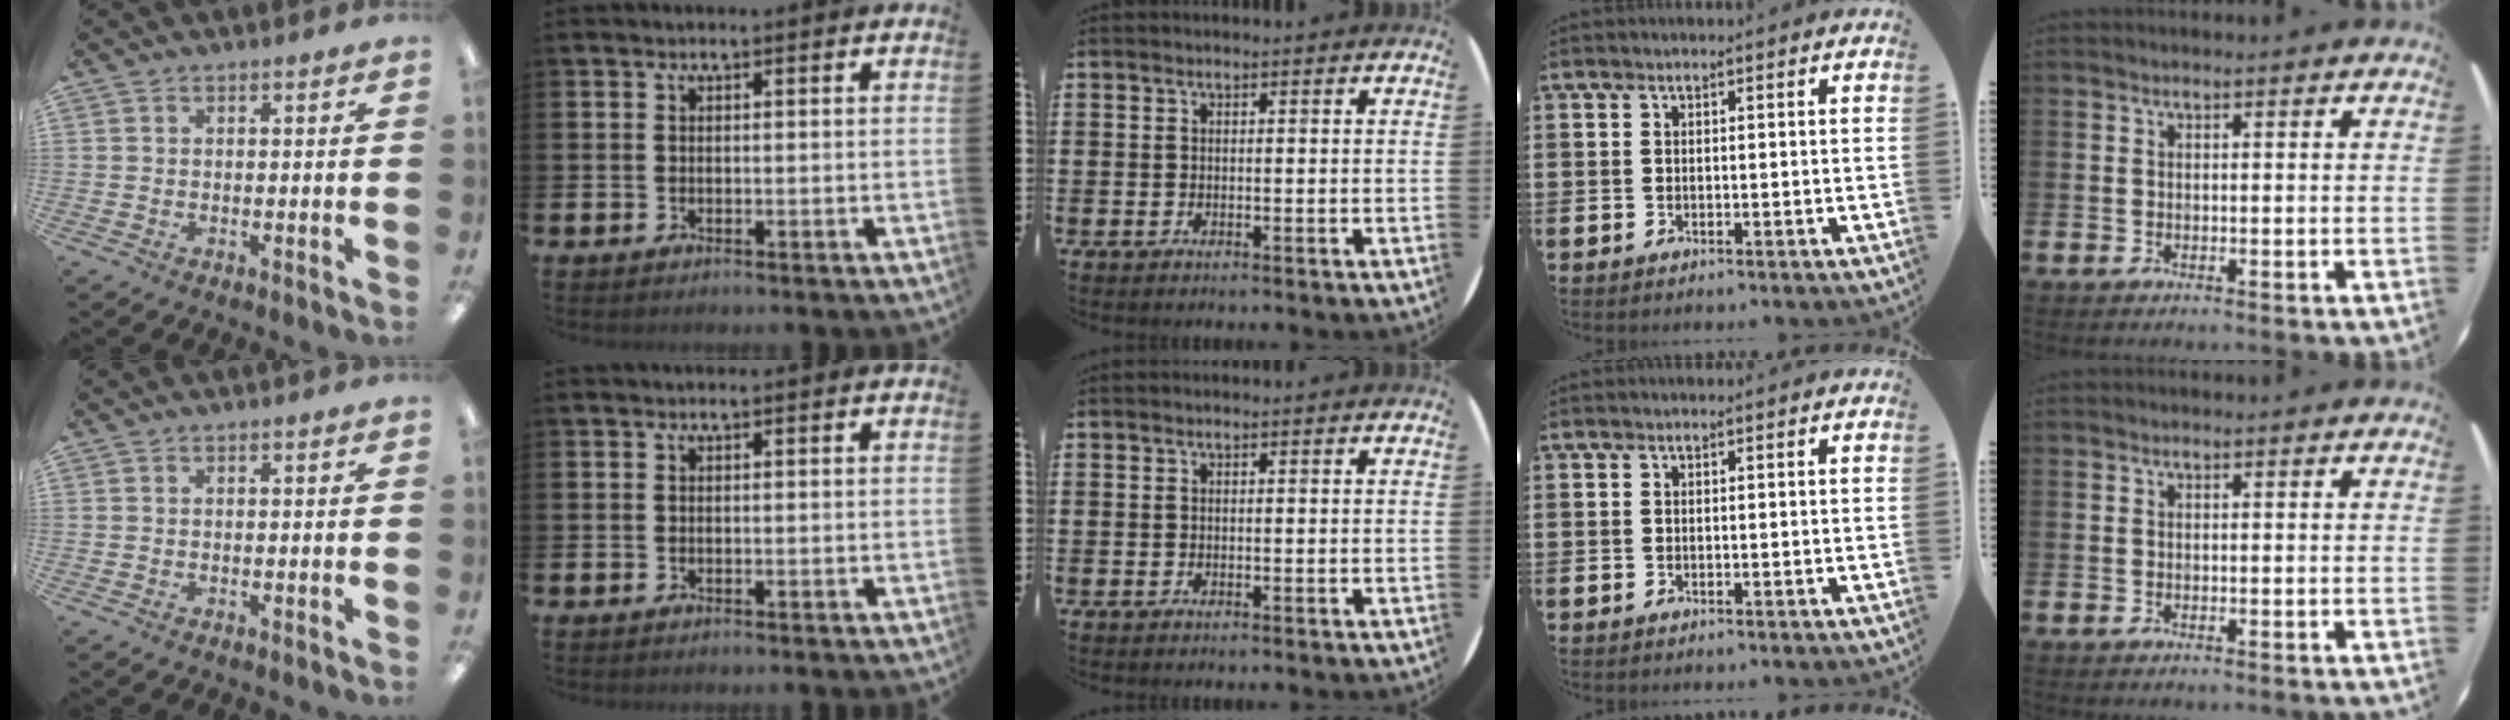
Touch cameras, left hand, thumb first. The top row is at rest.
{}